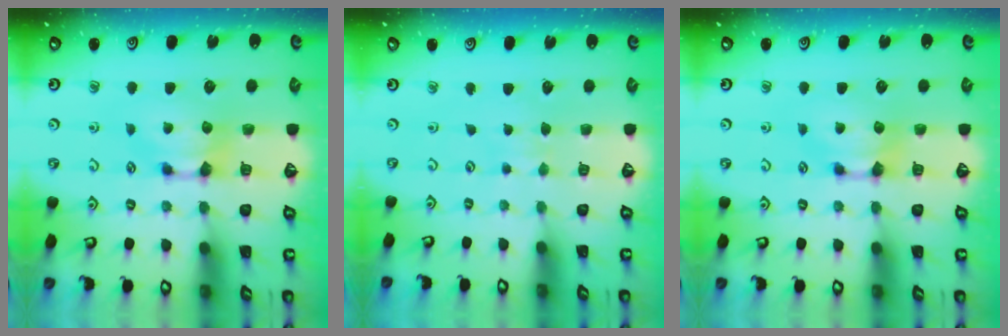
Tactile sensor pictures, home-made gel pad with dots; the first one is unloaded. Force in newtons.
{"total": 3.5, "press": 3.5, "slide": 0.5}
{"total": 0.0}